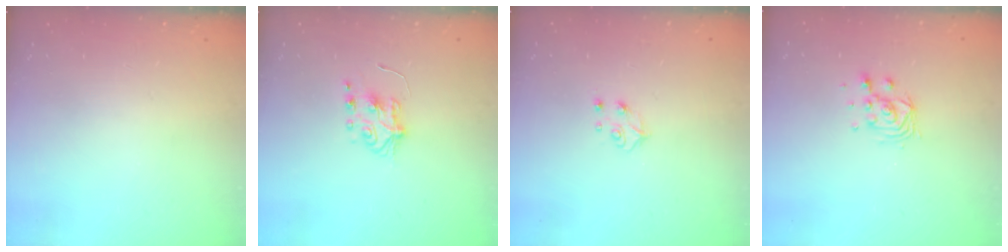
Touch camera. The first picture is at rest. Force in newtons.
{"total": 5.8, "press": 5.8, "slide": 0.6}
{"total": 5.2, "press": 5.1, "slide": 0.7}
{"total": 5.9, "press": 5.9, "slide": 0.5}